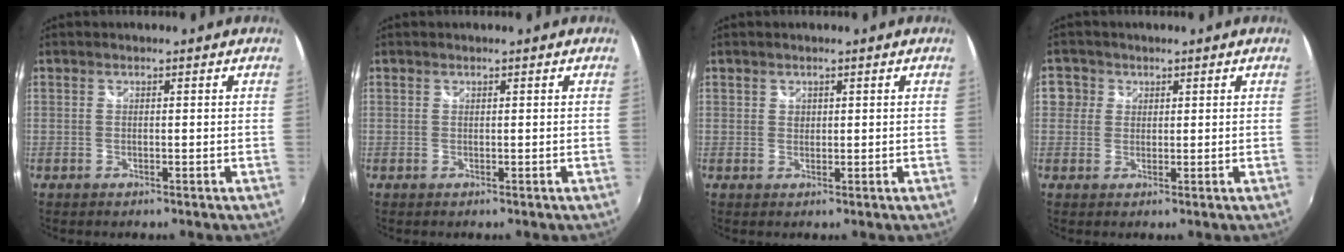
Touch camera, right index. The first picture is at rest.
{"total": 0.0}
{"total": 1.0, "force": [0.3, 1.0, 0.1], "torque": [0.000, 0.002, 0.003]}
{"total": 3.0, "force": [0.2, 3.0, 0.3], "torque": [0.006, 0.017, 0.002]}